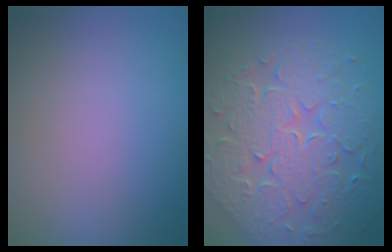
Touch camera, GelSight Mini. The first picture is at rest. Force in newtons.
{"total": 9.3, "press": 6.8, "slide": 6.3}